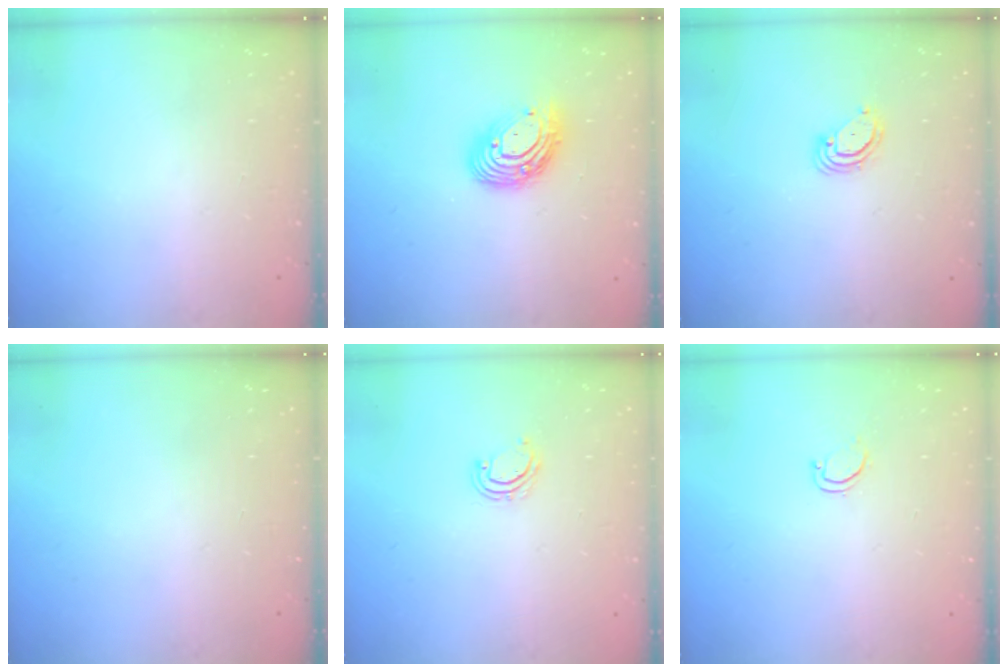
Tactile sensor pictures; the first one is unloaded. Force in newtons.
{"total": 11.8, "press": 11.8, "slide": 1.0}
{"total": 3.5, "press": 3.5, "slide": 0.3}
{"total": 0.0}
{"total": 3.5, "press": 3.5, "slide": 0.3}
{"total": 2.8, "press": 2.8, "slide": 0.2}